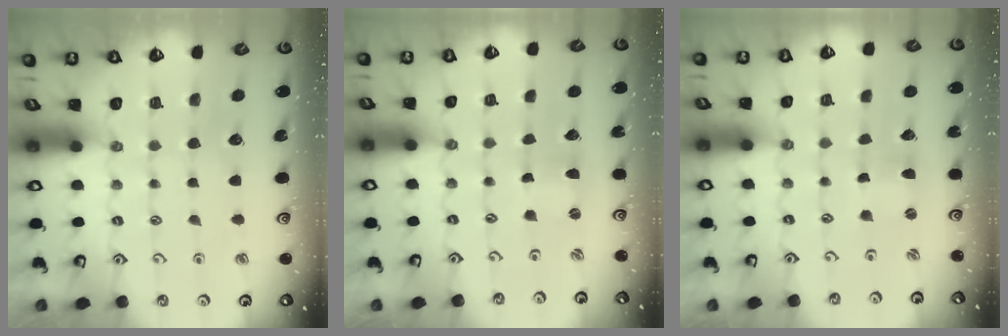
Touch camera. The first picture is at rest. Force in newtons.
{"total": 0.0}
{"total": 0.0}